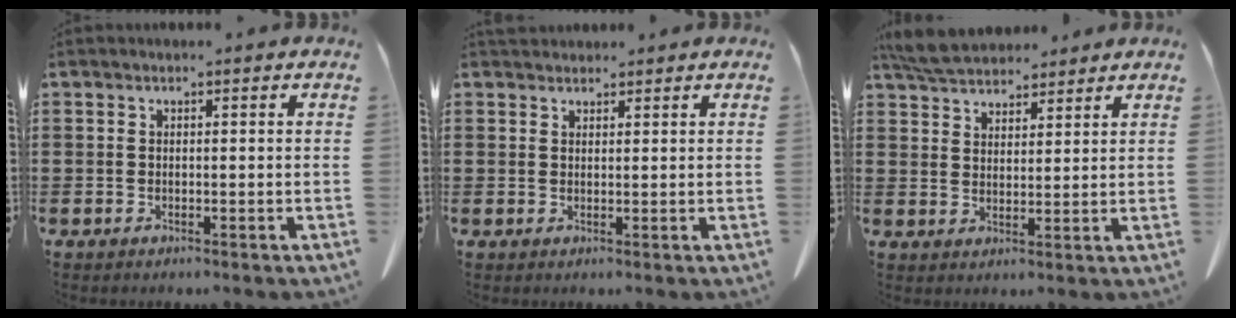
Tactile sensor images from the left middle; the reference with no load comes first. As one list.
[{"total": 1.6, "force": [1.6, 0.5, 0.0], "torque": [-0.005, 0.000, 0.032]}, {"total": 5.8, "force": [5.4, 1.5, 1.4], "torque": [-0.046, -0.014, 0.102]}]